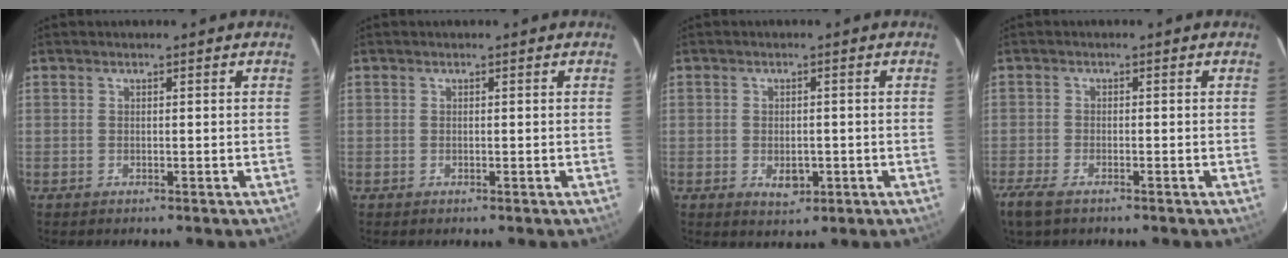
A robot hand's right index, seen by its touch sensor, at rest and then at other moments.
{"total": 0.0}
{"total": 3.9, "force": [-1.2, 2.7, 2.6], "torque": [-0.045, -0.007, -0.013]}
{"total": 5.5, "force": [-4.0, 1.8, 3.2], "torque": [-0.085, -0.018, -0.080]}